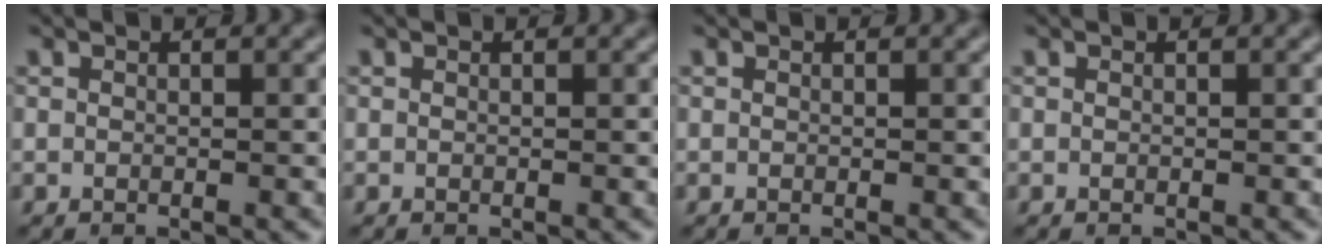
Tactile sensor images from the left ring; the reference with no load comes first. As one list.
[{"total": 0.0}, {"total": 0.0}, {"total": 0.0}]